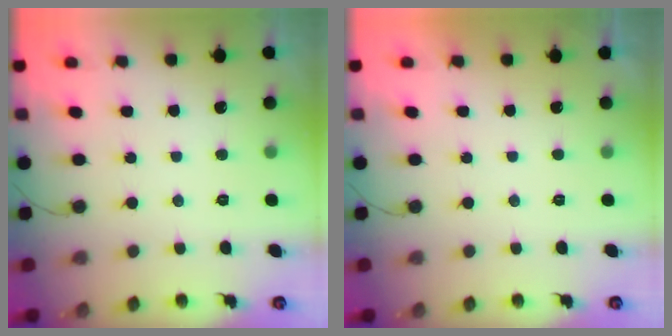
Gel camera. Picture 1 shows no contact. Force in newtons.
{"total": 2.1, "press": 2.1, "slide": 0.4}